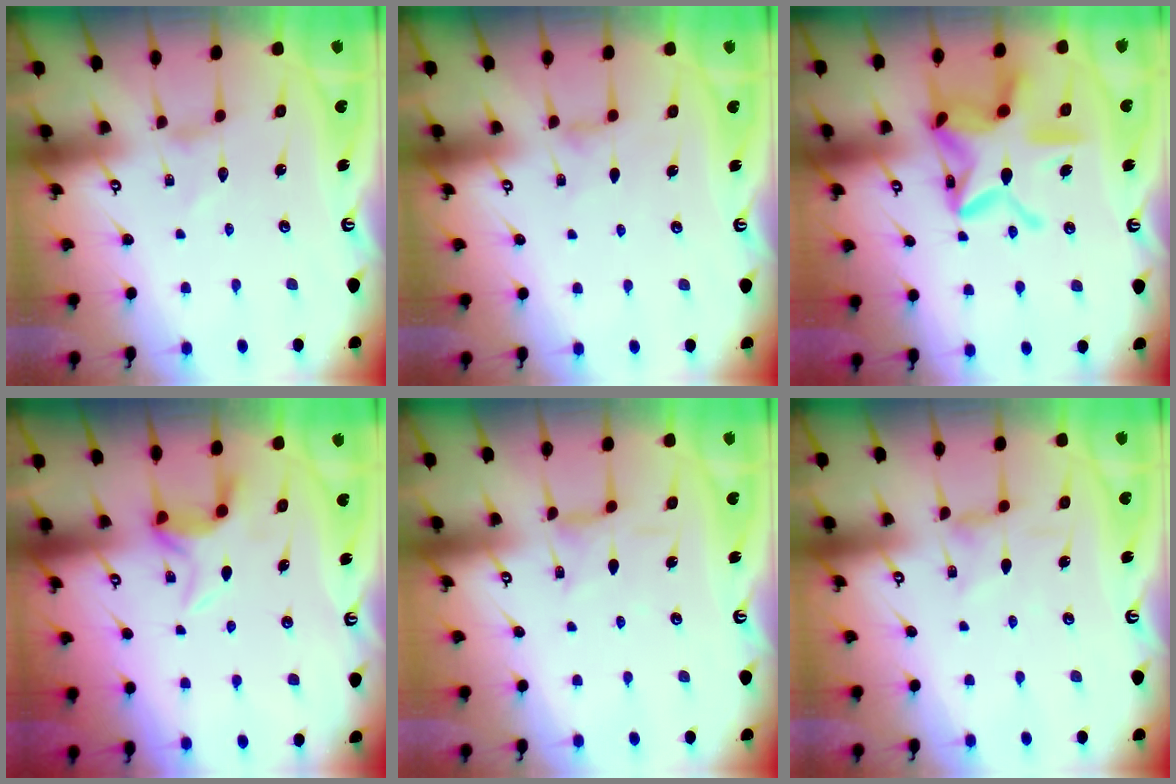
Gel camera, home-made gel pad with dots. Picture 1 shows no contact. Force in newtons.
{"total": 2.3, "press": 2.3, "slide": 0.4}
{"total": 21.1, "press": 21.0, "slide": 1.9}
{"total": 6.6, "press": 6.6, "slide": 0.7}
{"total": 2.3, "press": 2.3, "slide": 0.5}
{"total": 1.7, "press": 1.6, "slide": 0.4}